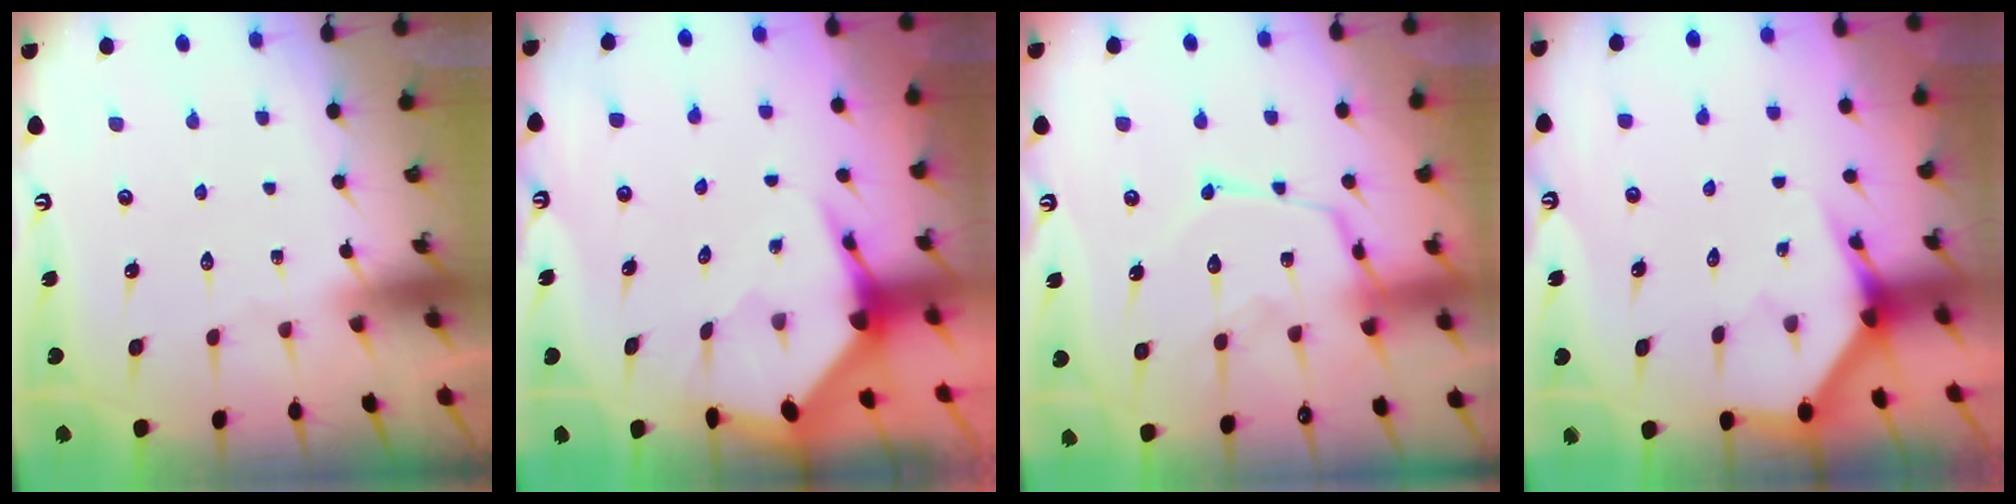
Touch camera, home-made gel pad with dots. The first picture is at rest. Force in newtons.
{"total": 4.3, "press": 4.3, "slide": 0.5}
{"total": 13.7, "press": 13.6, "slide": 1.0}
{"total": 3.8, "press": 3.8, "slide": 0.2}